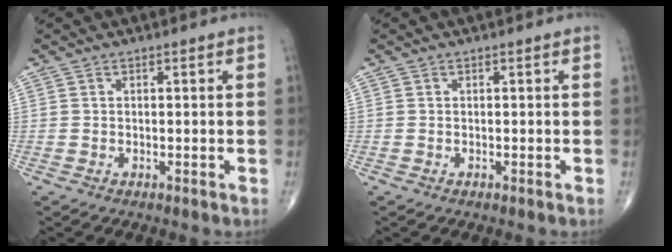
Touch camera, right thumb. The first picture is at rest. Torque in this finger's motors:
{"motor_torque": [-0.18, 0.08, -0.17, -0.09, -0.01]}